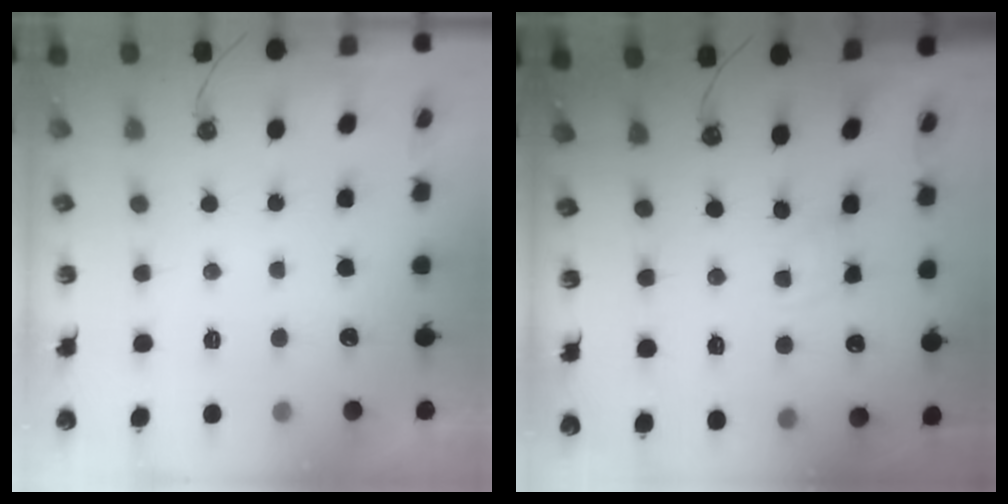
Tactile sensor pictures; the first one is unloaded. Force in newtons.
{"total": 2.9, "press": 2.9, "slide": 0.4}